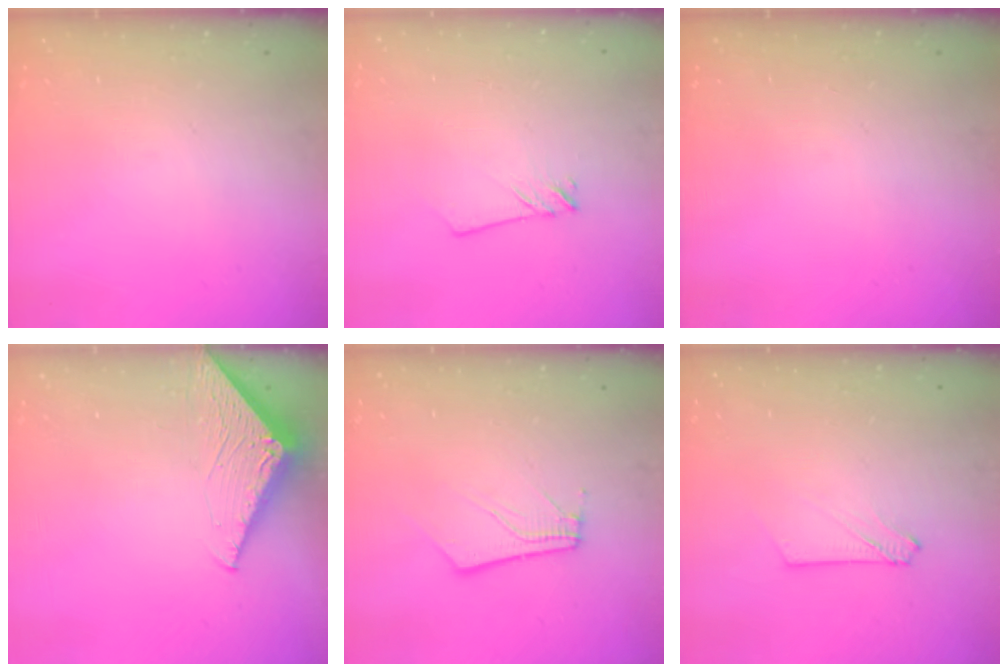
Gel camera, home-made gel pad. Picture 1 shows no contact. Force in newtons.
{"total": 2.0, "press": 2.0, "slide": 0.1}
{"total": 0.0}
{"total": 3.1, "press": 3.1, "slide": 0.2}
{"total": 4.5, "press": 4.5, "slide": 0.5}
{"total": 3.0, "press": 3.0, "slide": 0.4}